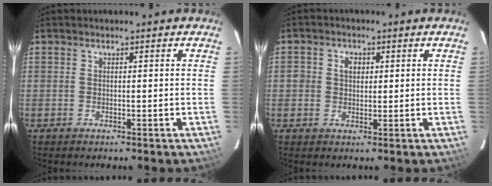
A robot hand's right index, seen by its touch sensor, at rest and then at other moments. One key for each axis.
{"total": 3.1, "fx": 0.3, "fy": 2.7, "fz": 1.3, "tx": -0.021, "ty": 0.010, "tz": 0.005}